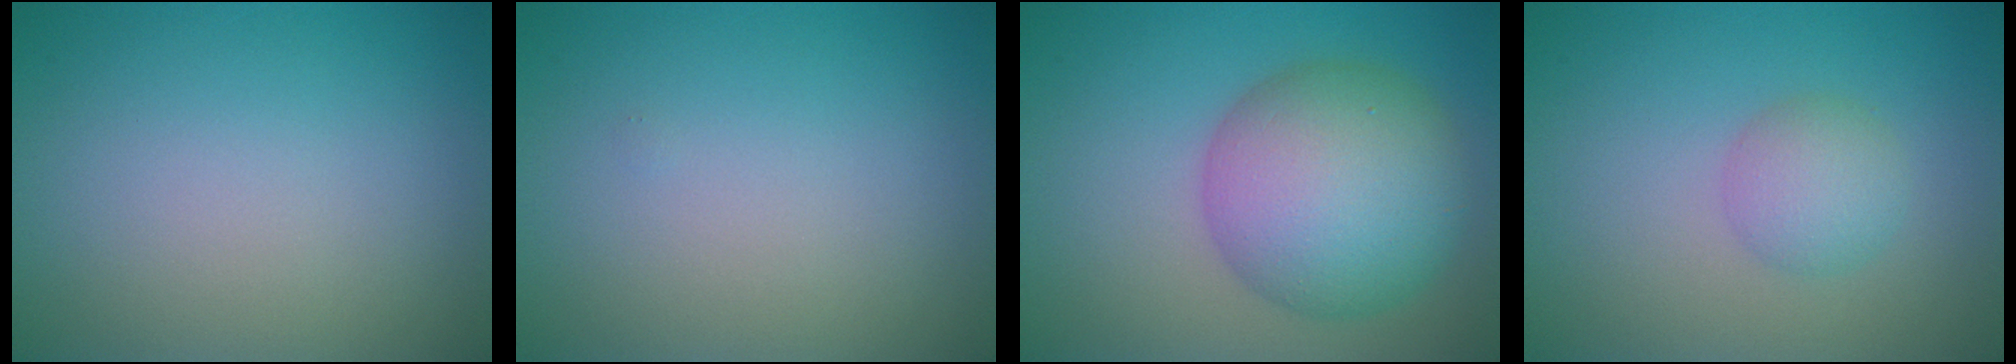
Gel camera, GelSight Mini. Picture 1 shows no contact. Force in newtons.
{"total": 0.0}
{"total": 9.5, "press": 9.5, "slide": 0.3}
{"total": 2.5, "press": 2.4, "slide": 0.2}